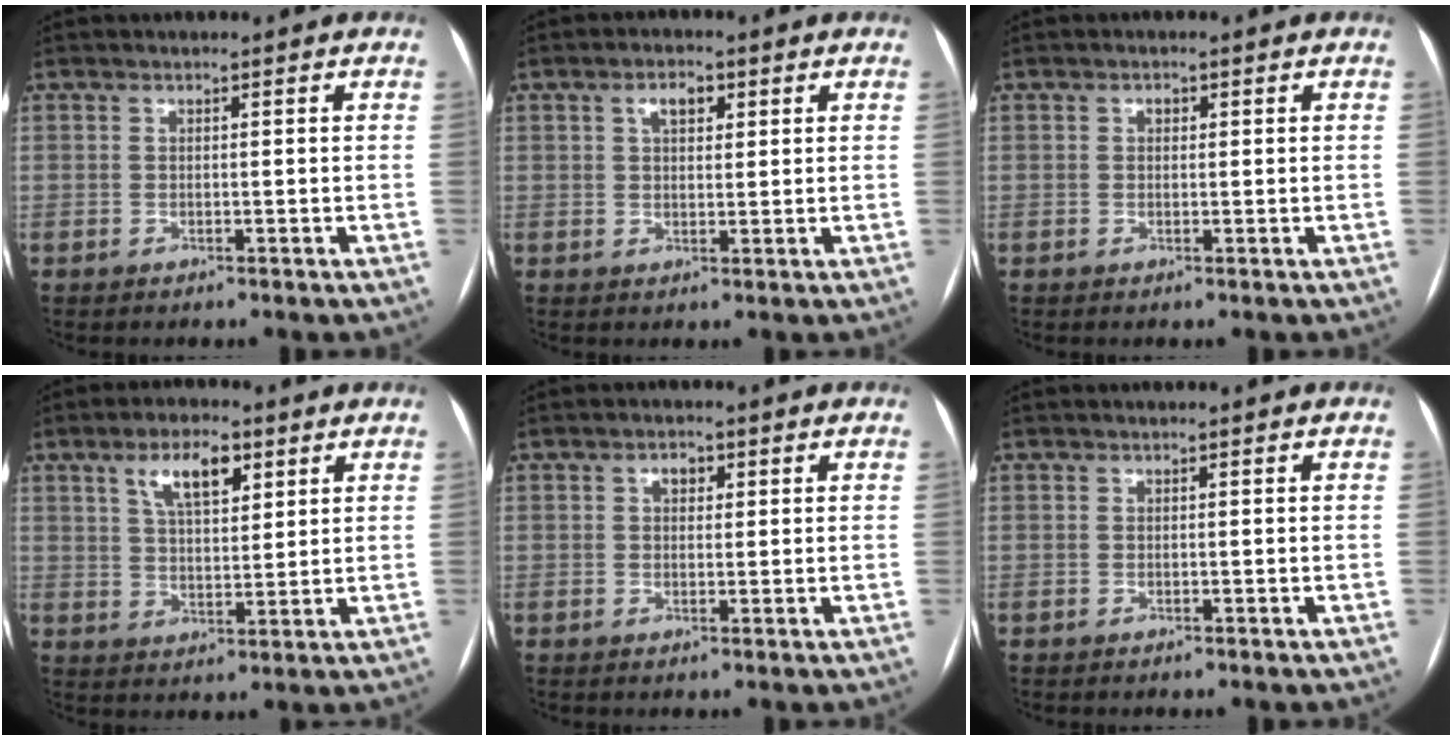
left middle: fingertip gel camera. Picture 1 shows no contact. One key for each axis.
{"total": 3.5, "fx": 1.6, "fy": 1.8, "fz": 2.5, "tx": -0.046, "ty": 0.010, "tz": 0.026}
{"total": 0.9, "fx": 0.3, "fy": 0.6, "fz": 0.5, "tx": -0.010, "ty": 0.004, "tz": 0.004}
{"total": 7.4, "fx": 3.9, "fy": 2.9, "fz": 5.7, "tx": -0.103, "ty": 0.011, "tz": 0.069}
{"total": 2.0, "fx": 0.8, "fy": 1.3, "fz": 1.3, "tx": -0.022, "ty": 0.009, "tz": 0.011}
{"total": 0.0}